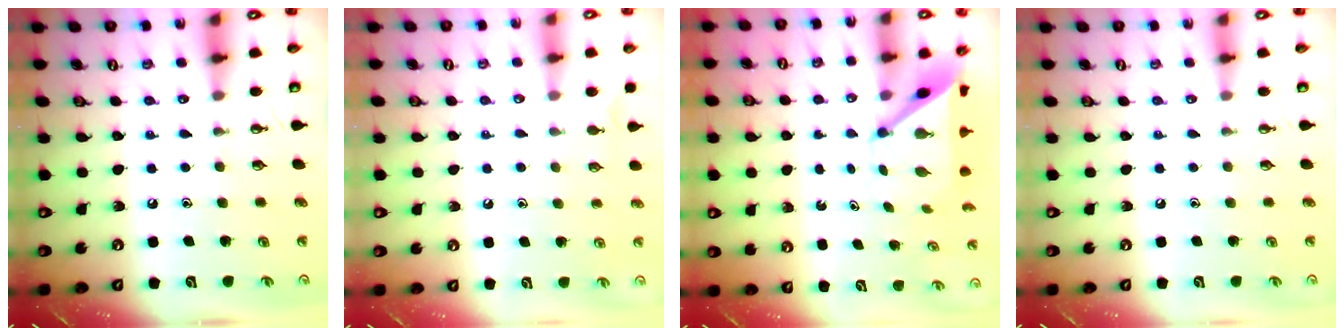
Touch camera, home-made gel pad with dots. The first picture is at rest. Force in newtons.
{"total": 6.5, "press": 6.5, "slide": 0.3}
{"total": 4.9, "press": 4.9, "slide": 0.3}
{"total": 0.0}